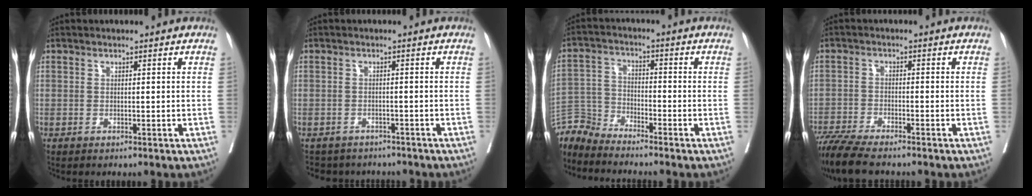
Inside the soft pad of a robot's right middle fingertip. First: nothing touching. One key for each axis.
{"total": 6.0, "fx": -5.5, "fy": 2.4, "fz": 0.3, "tx": -0.007, "ty": 0.002, "tz": -0.068}
{"total": 5.6, "fx": -5.6, "fy": -0.1, "fz": -0.7, "tx": 0.006, "ty": -0.002, "tz": -0.113}
{"total": 8.2, "fx": -7.0, "fy": 0.9, "fz": 4.2, "tx": -0.077, "ty": -0.023, "tz": -0.123}